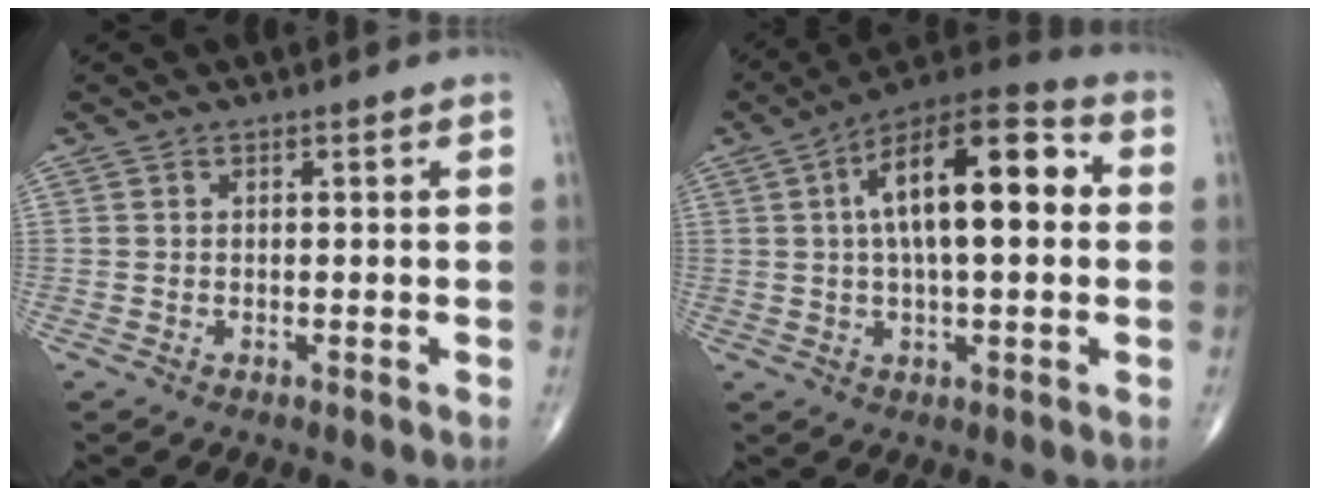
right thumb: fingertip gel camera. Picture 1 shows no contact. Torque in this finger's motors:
{"motor_torque": [0.82, 4.19, 1.70, 0.33, 0.34]}